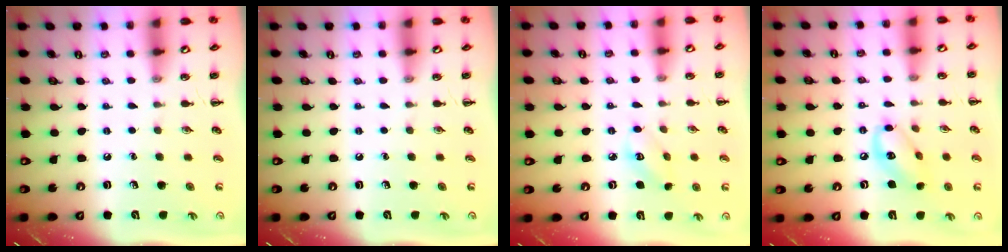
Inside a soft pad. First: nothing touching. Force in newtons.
{"total": 0.0}
{"total": 3.7, "press": 3.6, "slide": 0.6}
{"total": 9.4, "press": 9.2, "slide": 1.8}